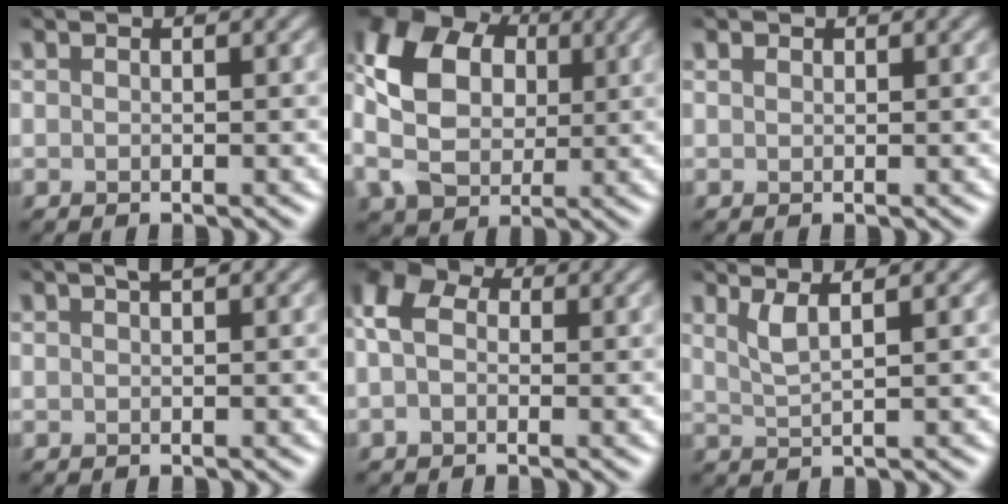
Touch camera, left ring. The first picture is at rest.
{"total": 10.2, "force": [0.9, 7.8, 6.5], "torque": [-0.140, 0.002, 0.017]}
{"total": 0.5, "force": [0.3, 0.4, 0.2], "torque": [-0.003, 0.000, 0.007]}
{"total": 1.0, "force": [0.6, 0.2, 0.8], "torque": [-0.008, 0.005, 0.010]}
{"total": 3.9, "force": [0.1, 2.8, 2.7], "torque": [-0.063, 0.012, -0.012]}
{"total": 2.3, "force": [1.2, 0.6, 1.8], "torque": [-0.029, -0.002, 0.024]}